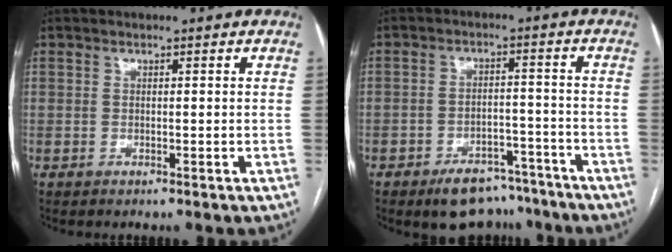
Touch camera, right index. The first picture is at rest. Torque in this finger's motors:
{"motor_torque": [0.75, -0.33, 0.25, 0.03]}